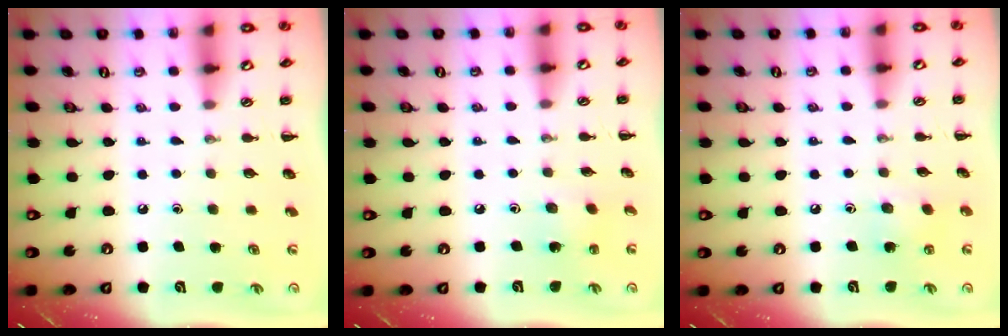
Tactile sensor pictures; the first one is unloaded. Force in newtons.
{"total": 1.6, "press": 1.5, "slide": 0.6}
{"total": 4.9, "press": 4.7, "slide": 1.1}